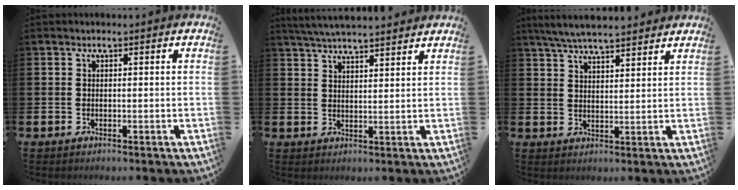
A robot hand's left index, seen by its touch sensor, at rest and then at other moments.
{"total": 4.6, "force": [4.5, 0.2, 0.9], "torque": [-0.036, -0.014, 0.083]}
{"total": 5.9, "force": [5.6, 0.7, 1.8], "torque": [-0.056, -0.017, 0.103]}